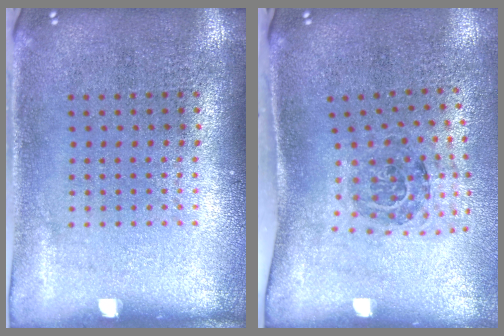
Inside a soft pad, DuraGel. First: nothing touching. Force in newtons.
{"total": 1.4, "press": 1.0, "slide": 1.0}